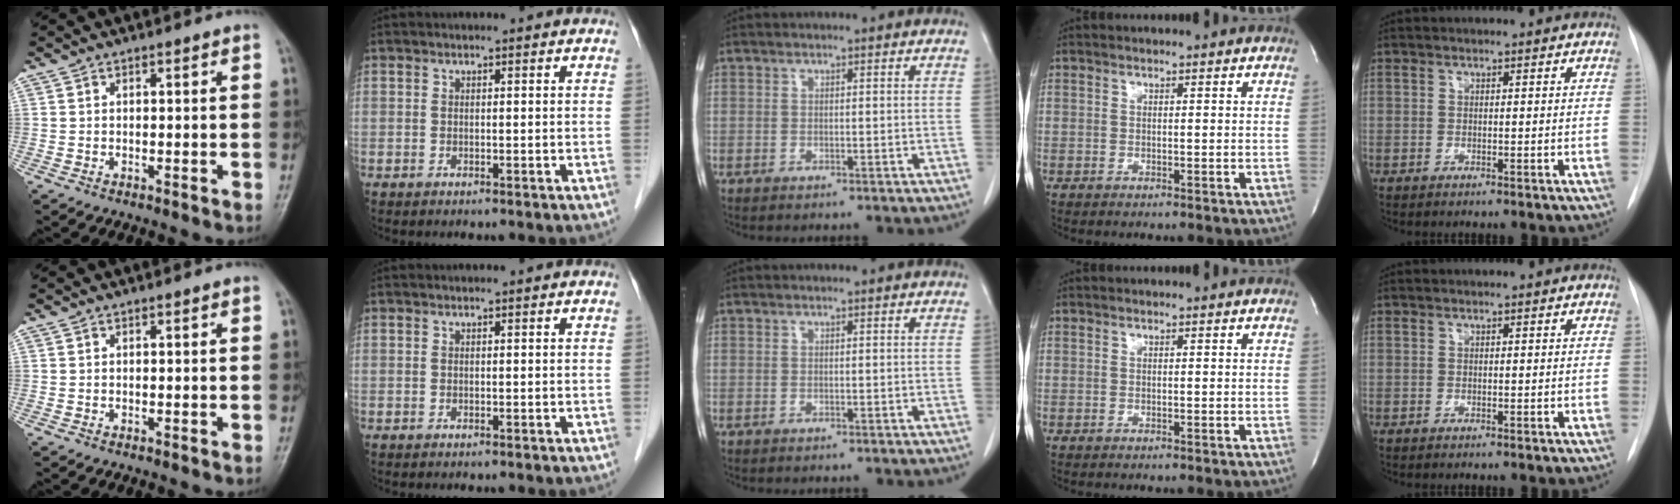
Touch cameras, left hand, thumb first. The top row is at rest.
{}